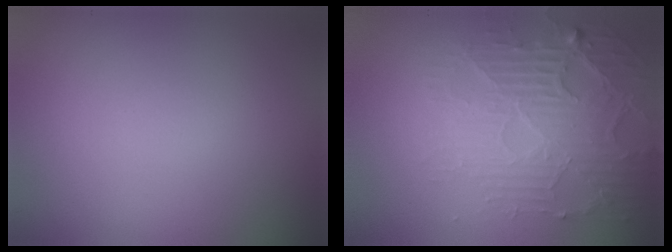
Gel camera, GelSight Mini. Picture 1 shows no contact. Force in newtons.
{"total": 4.7, "press": 4.1, "slide": 2.3}